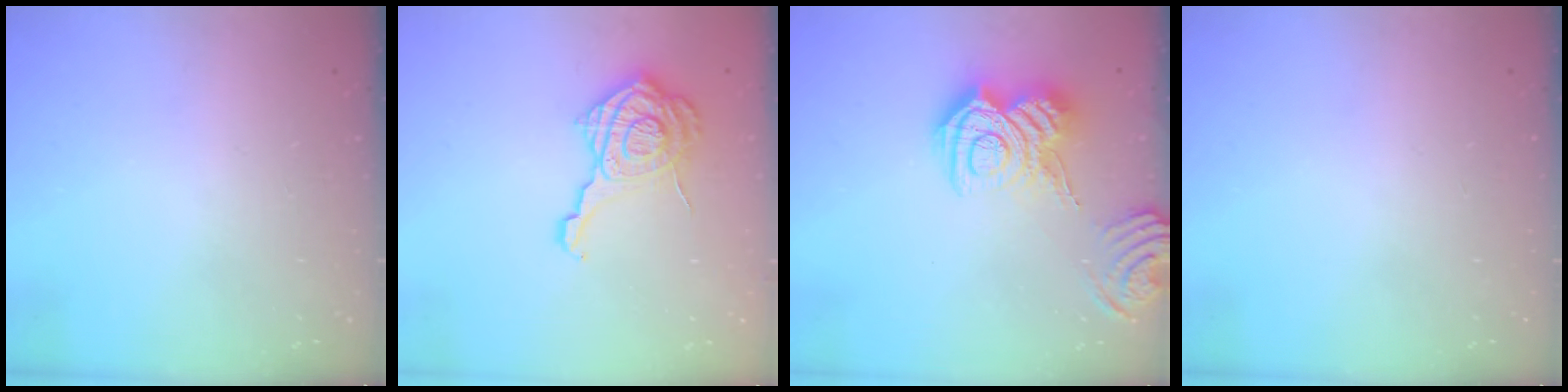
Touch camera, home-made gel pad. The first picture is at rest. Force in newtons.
{"total": 16.1, "press": 16.1, "slide": 1.2}
{"total": 15.6, "press": 15.6, "slide": 0.6}
{"total": 0.0}